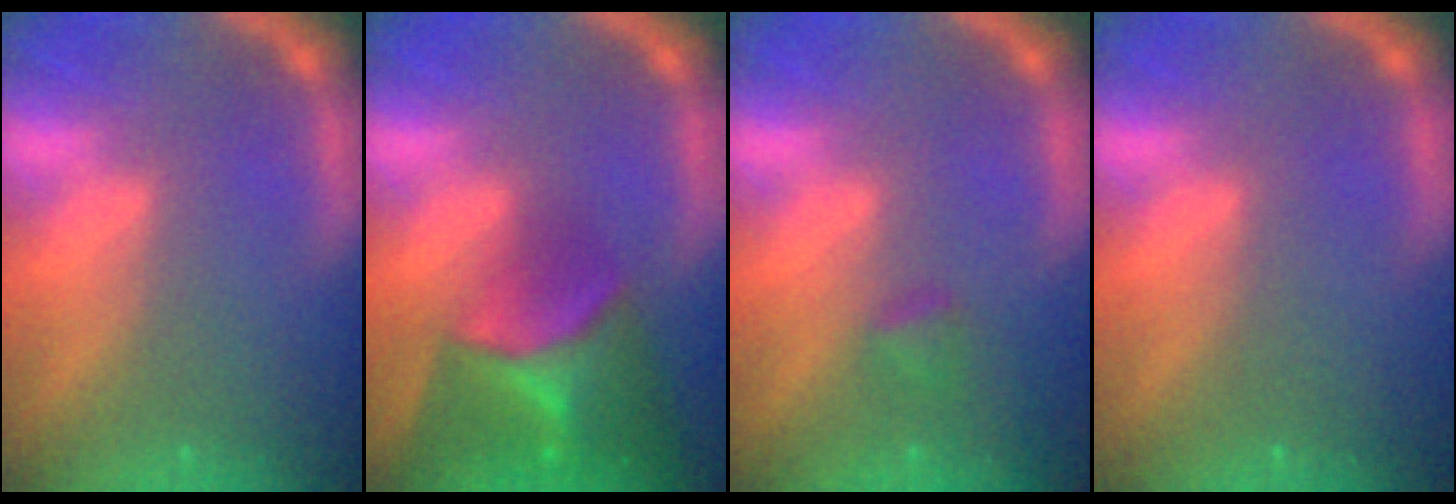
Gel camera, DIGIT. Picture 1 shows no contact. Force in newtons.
{"total": 8.9}
{"total": 1.4}
{"total": 0.0}